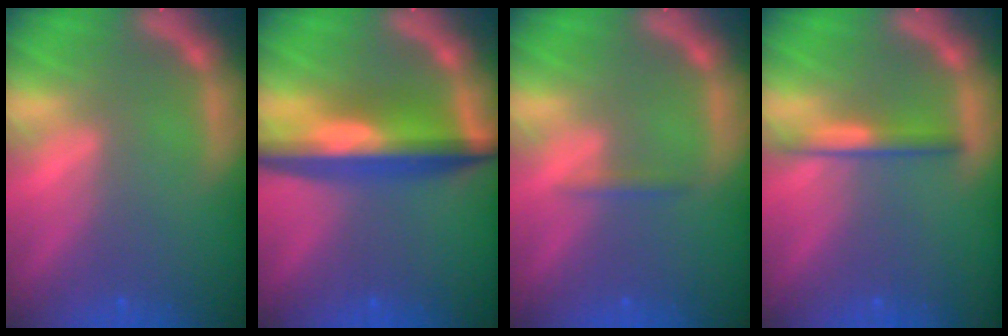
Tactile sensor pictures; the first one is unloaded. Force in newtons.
{"total": 8.1}
{"total": 0.9}
{"total": 2.4}